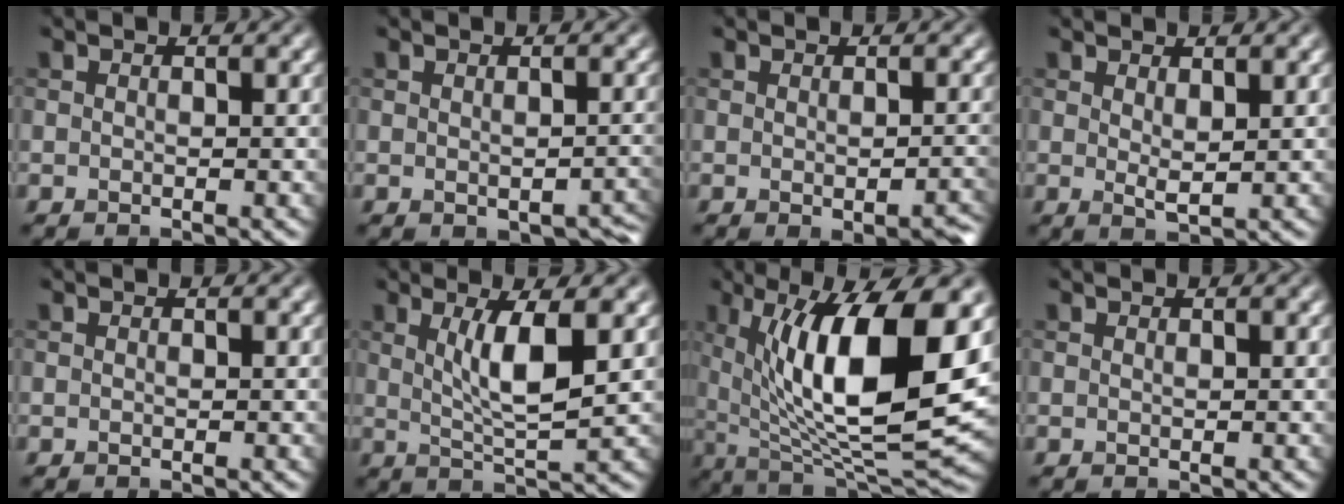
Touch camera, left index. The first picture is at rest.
{"total": 2.6, "force": [-1.1, 1.3, 2.0], "torque": [-0.026, -0.014, -0.002]}
{"total": 3.5, "force": [-1.5, 0.9, 3.1], "torque": [-0.038, -0.010, -0.010]}
{"total": 1.6, "force": [0.9, 0.4, 1.3], "torque": [-0.023, -0.006, 0.019]}
{"total": 0.0}
{"total": 4.9, "force": [1.2, 1.0, 4.6], "torque": [-0.085, -0.006, 0.026]}
{"total": 13.7, "force": [2.9, 4.3, 12.7], "torque": [-0.201, -0.010, 0.053]}
{"total": 0.0}